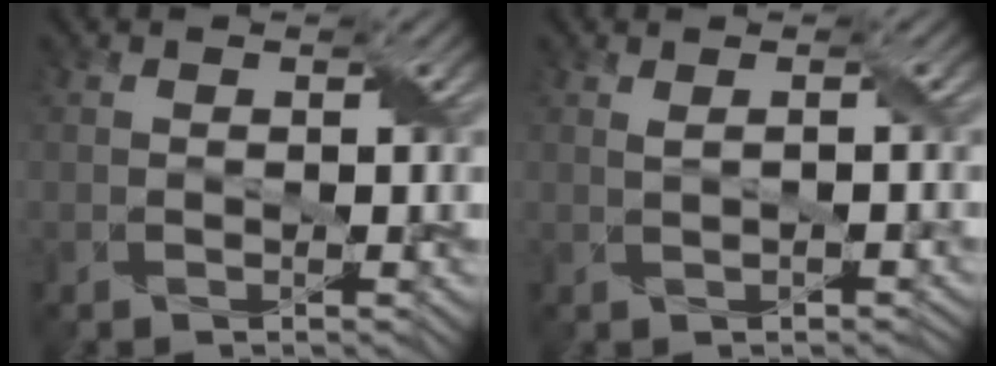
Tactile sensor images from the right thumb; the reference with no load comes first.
{"total": 0.8, "force": [0.2, 0.2, 0.8], "torque": [-0.021, 0.004, 0.010]}